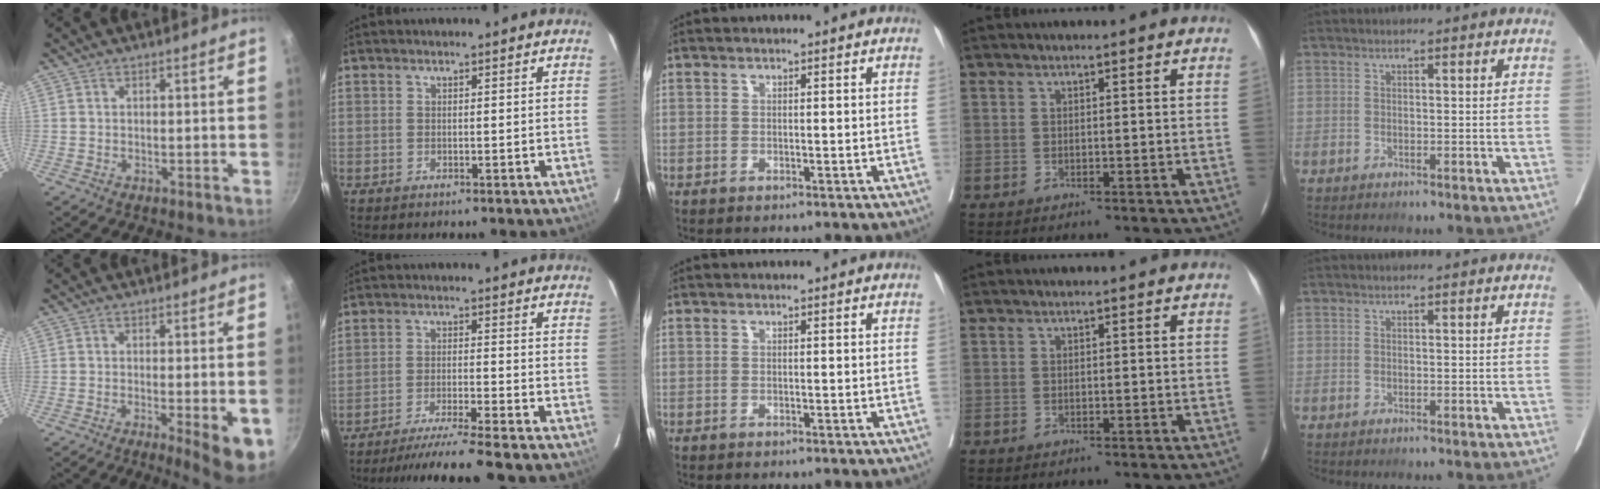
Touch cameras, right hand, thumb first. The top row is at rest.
{"thumb": {"total": 7.8, "force": [-2.7, 1.5, 7.1], "torque": [-0.094, -0.019, -0.039]}, "index": {"total": 11.6, "force": [-10.3, -1.7, 5.1], "torque": [-0.062, -0.030, -0.164]}}